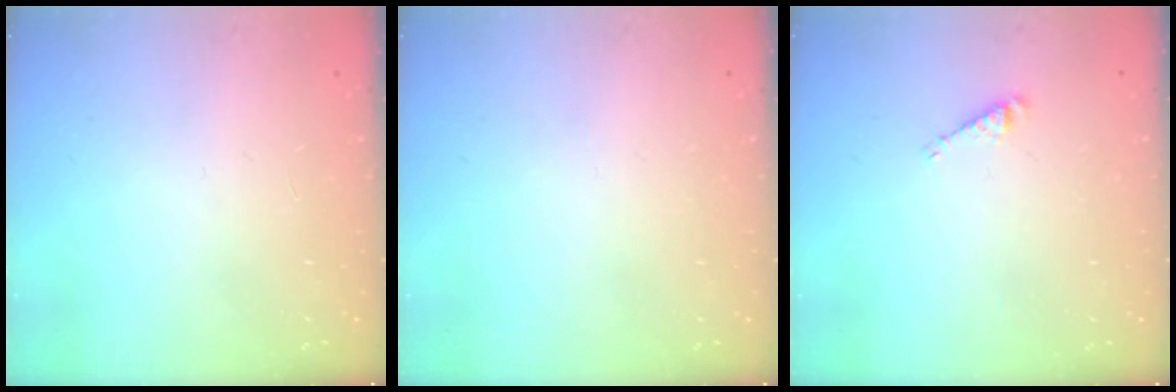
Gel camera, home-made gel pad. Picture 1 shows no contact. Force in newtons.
{"total": 0.0}
{"total": 3.3, "press": 3.3, "slide": 0.4}